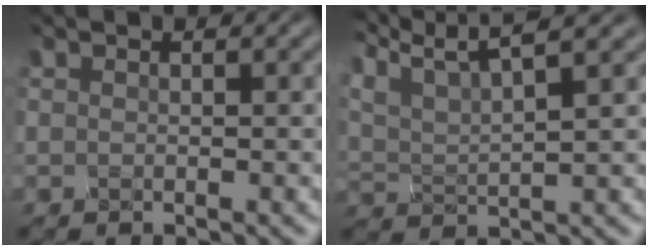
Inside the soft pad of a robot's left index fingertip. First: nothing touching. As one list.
[{"total": 5.8, "force": [4.3, 1.3, 3.7], "torque": [-0.099, 0.020, 0.081]}]